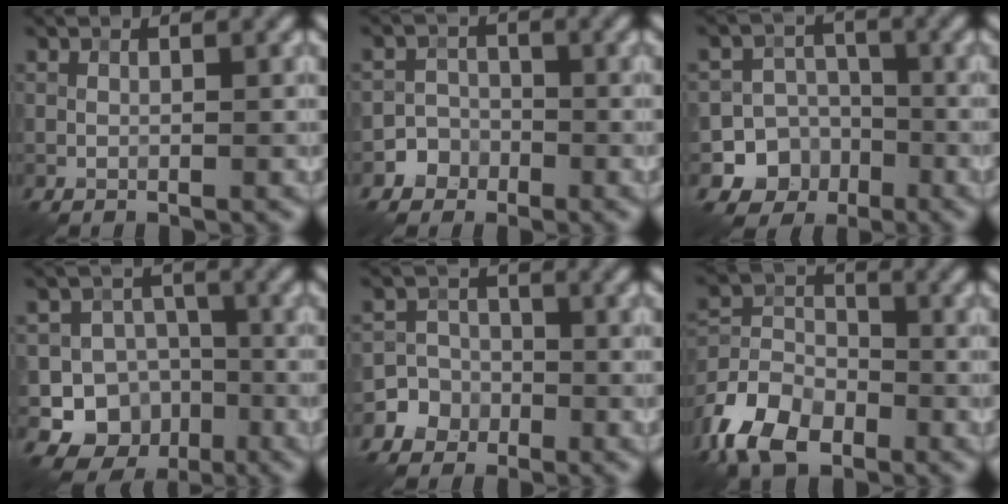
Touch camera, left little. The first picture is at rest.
{"total": 2.5, "force": [-1.4, 2.1, 0.0], "torque": [0.028, 0.009, -0.031]}
{"total": 8.2, "force": [-3.8, 7.2, 0.9], "torque": [0.011, -0.015, -0.080]}
{"total": 9.4, "force": [-3.6, 8.4, 2.2], "torque": [-0.006, -0.008, -0.075]}
{"total": 4.2, "force": [-2.1, 3.7, 0.1], "torque": [0.030, -0.002, -0.053]}
{"total": 7.8, "force": [-4.9, 4.5, 4.1], "torque": [-0.087, -0.003, -0.109]}